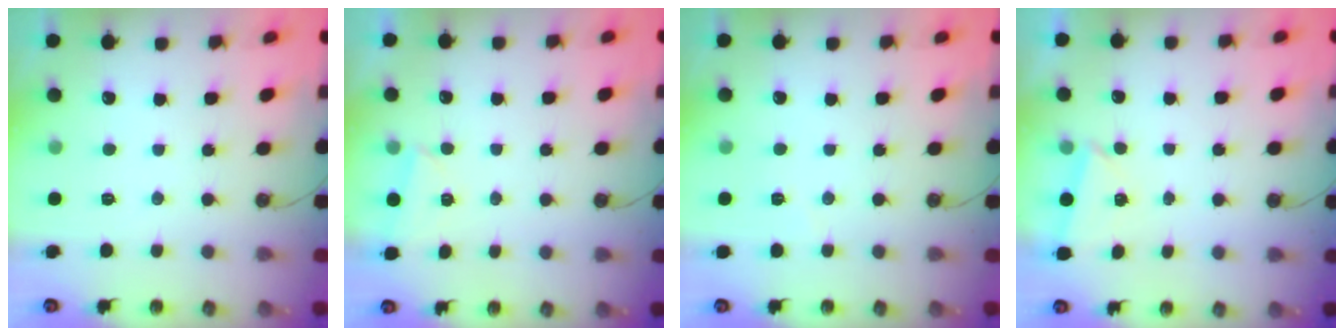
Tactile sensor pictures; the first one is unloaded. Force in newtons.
{"total": 2.8, "press": 2.1, "slide": 1.8}
{"total": 2.7, "press": 2.4, "slide": 1.1}
{"total": 2.4, "press": 2.1, "slide": 1.1}